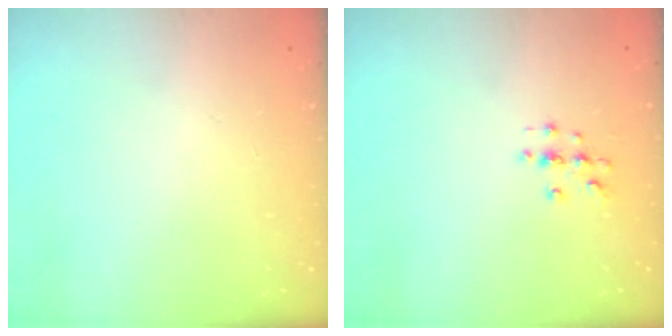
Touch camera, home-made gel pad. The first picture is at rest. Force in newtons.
{"total": 2.7, "press": 2.7, "slide": 0.3}